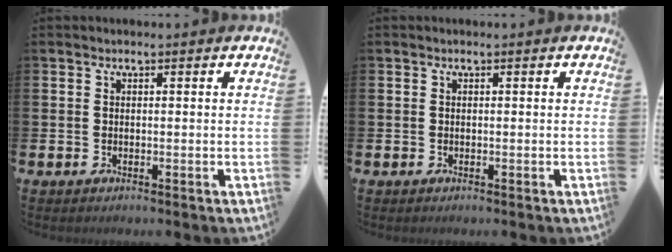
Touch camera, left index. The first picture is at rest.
{"total": 0.0}